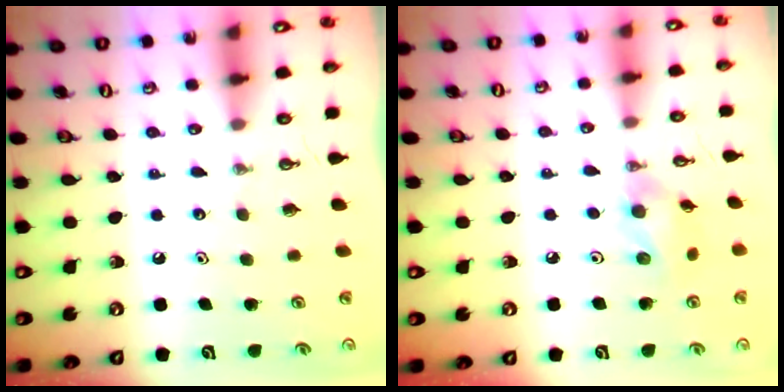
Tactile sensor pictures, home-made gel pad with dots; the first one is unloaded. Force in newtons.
{"total": 9.9, "press": 9.6, "slide": 2.6}